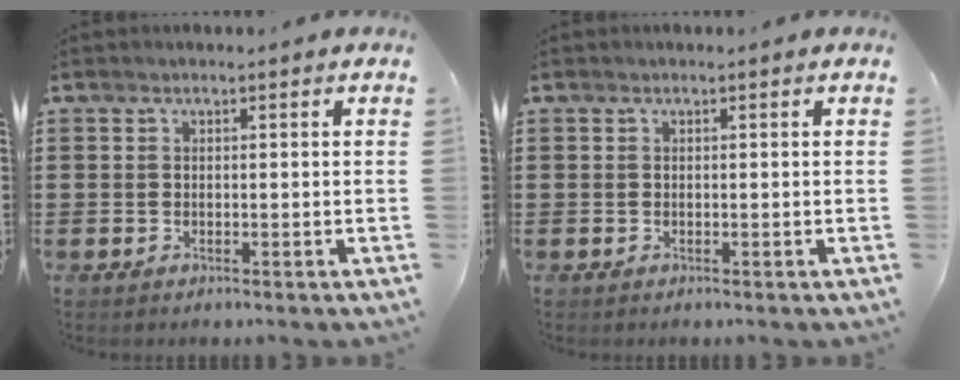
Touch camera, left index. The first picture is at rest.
{"total": 0.0}